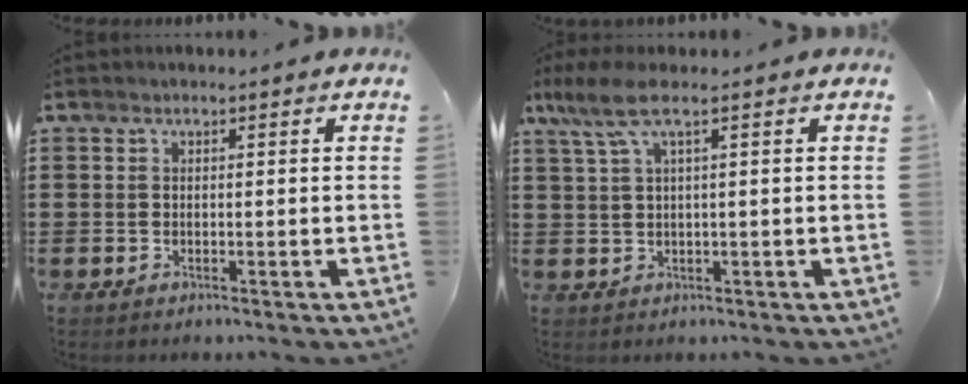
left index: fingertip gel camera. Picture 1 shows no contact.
{"total": 5.0, "force": [1.6, 0.9, 4.7], "torque": [-0.107, -0.001, 0.024]}